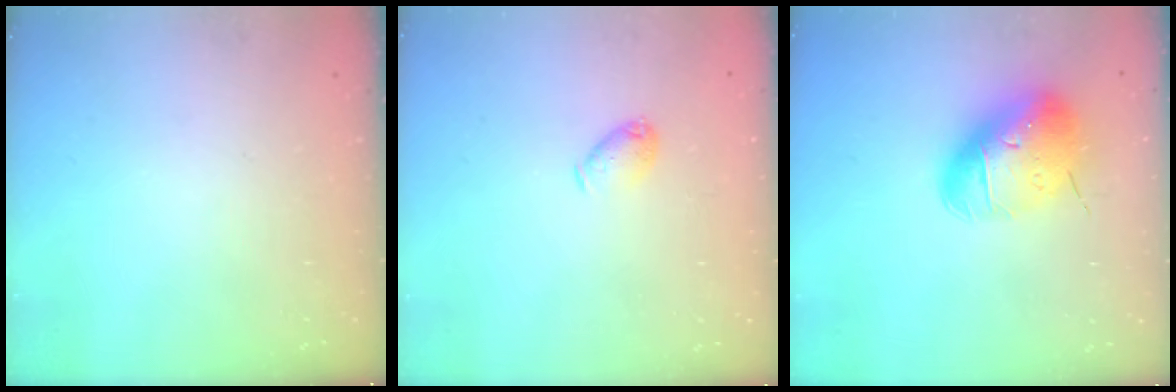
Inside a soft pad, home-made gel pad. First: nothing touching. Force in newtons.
{"total": 6.1, "press": 6.1, "slide": 0.5}
{"total": 16.6, "press": 16.5, "slide": 2.5}